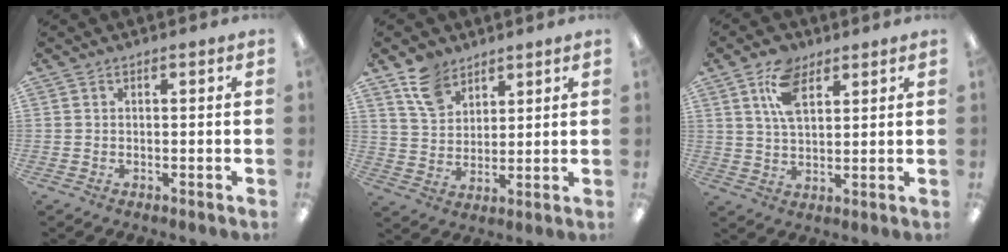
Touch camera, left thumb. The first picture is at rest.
{"total": 9.1, "force": [6.3, 5.9, 3.0], "torque": [-0.061, -0.022, 0.121]}
{"total": 9.5, "force": [5.0, 5.3, 6.1], "torque": [-0.115, 0.003, 0.093]}